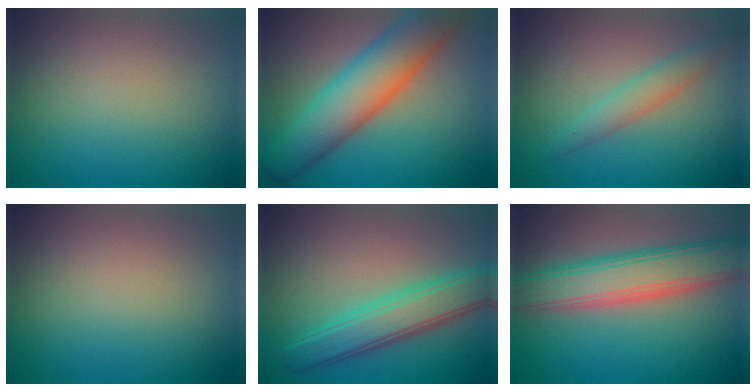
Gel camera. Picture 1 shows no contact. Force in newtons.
{"total": 9.7, "press": 9.6, "slide": 0.6}
{"total": 2.5, "press": 2.5, "slide": 0.2}
{"total": 0.0}
{"total": 5.3, "press": 5.3, "slide": 0.1}
{"total": 7.4, "press": 7.4, "slide": 0.1}